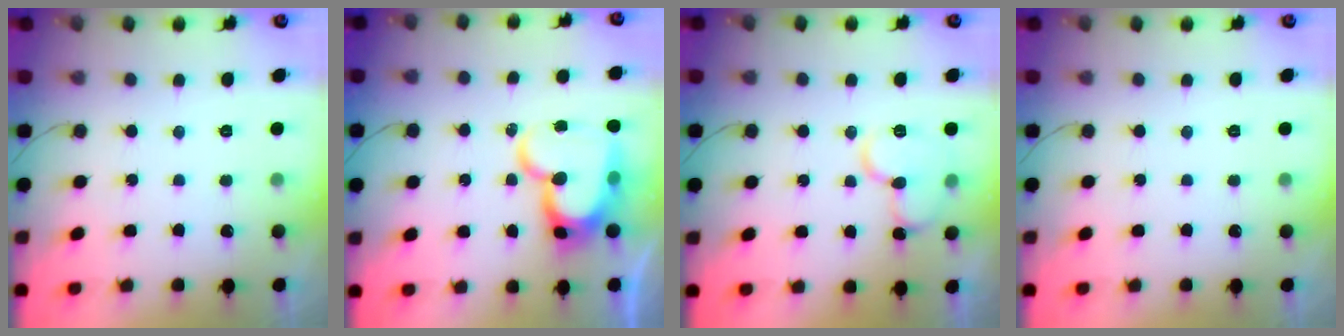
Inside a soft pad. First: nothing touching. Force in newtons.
{"total": 18.8, "press": 18.7, "slide": 1.5}
{"total": 11.7, "press": 11.6, "slide": 1.3}
{"total": 0.0}